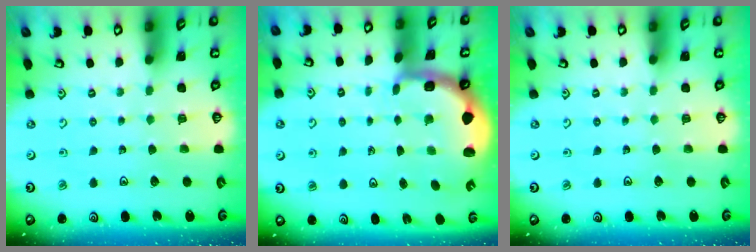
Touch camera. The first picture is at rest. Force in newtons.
{"total": 2.1, "press": 1.9, "slide": 0.8}
{"total": 0.0}